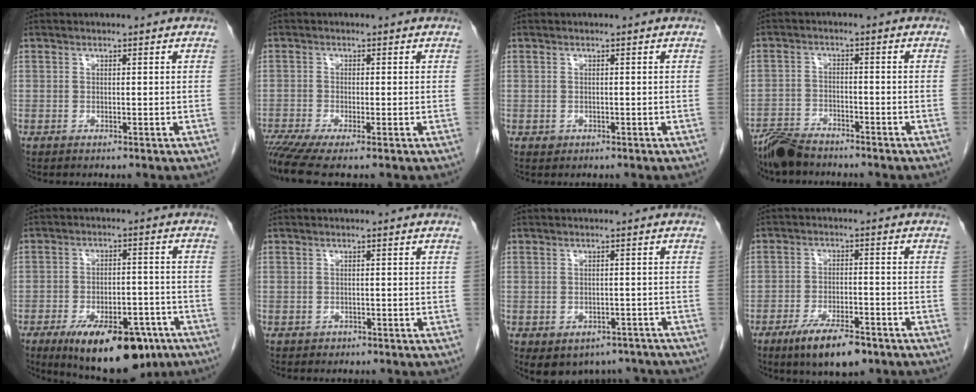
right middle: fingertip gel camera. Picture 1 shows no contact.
{"total": 6.0, "force": [-4.1, 0.6, 4.3], "torque": [-0.079, -0.011, -0.076]}
{"total": 0.6, "force": [-0.2, 0.6, 0.1], "torque": [-0.002, 0.002, -0.002]}
{"total": 6.0, "force": [-5.5, 1.5, 1.6], "torque": [-0.030, -0.015, -0.104]}
{"total": 15.4, "force": [-9.6, 6.5, 10.2], "torque": [-0.129, 0.002, -0.136]}
{"total": 0.6, "force": [-0.4, 0.5, 0.0], "torque": [-0.006, 0.002, -0.005]}
{"total": 7.8, "force": [-5.7, 4.9, 2.0], "torque": [-0.019, 0.013, -0.064]}
{"total": 8.4, "force": [-5.6, 2.5, 5.7], "torque": [-0.097, -0.008, -0.090]}